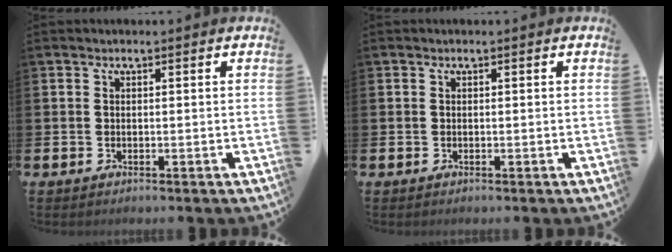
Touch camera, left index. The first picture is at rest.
{"total": 0.0}